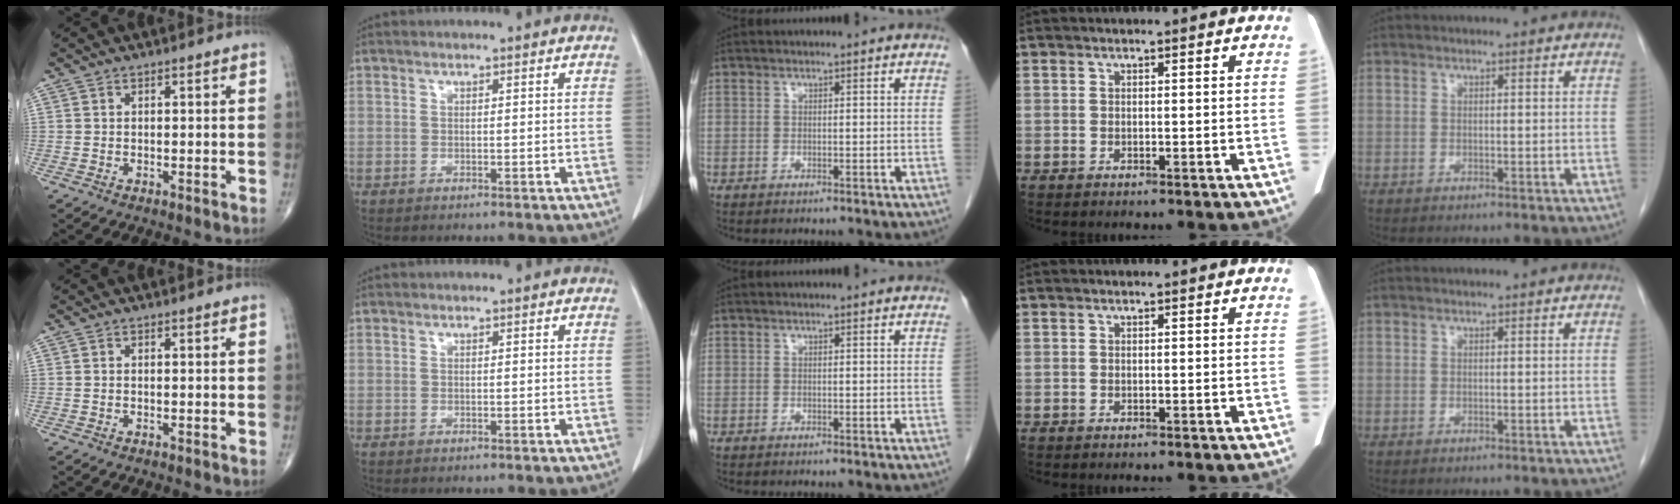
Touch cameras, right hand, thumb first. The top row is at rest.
{}